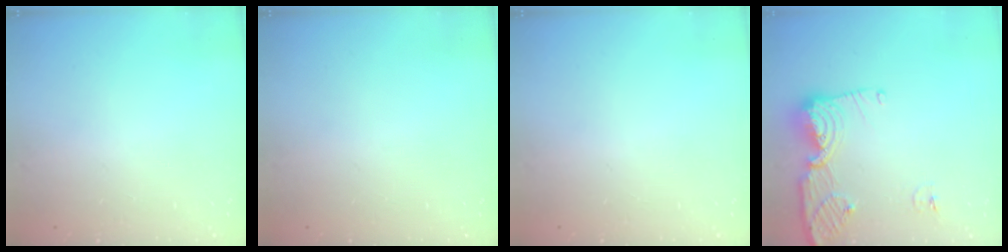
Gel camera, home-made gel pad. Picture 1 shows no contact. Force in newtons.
{"total": 0.0}
{"total": 0.0}
{"total": 11.7, "press": 11.7, "slide": 1.2}